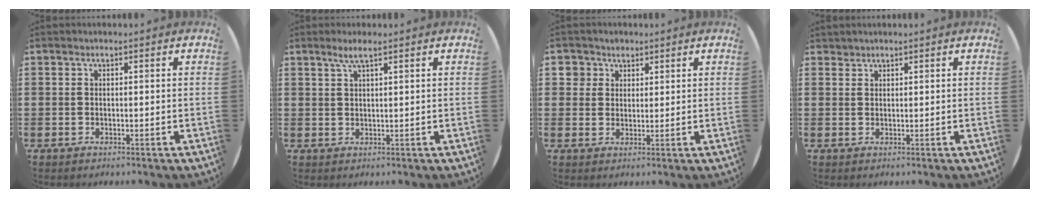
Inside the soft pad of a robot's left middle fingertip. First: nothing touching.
{"total": 2.3, "force": [1.6, 0.1, 1.7], "torque": [-0.034, 0.003, 0.027]}
{"total": 2.9, "force": [1.9, 2.2, 0.0], "torque": [0.009, 0.003, 0.033]}
{"total": 0.8, "force": [0.7, 0.1, -0.2], "torque": [0.001, 0.000, 0.015]}